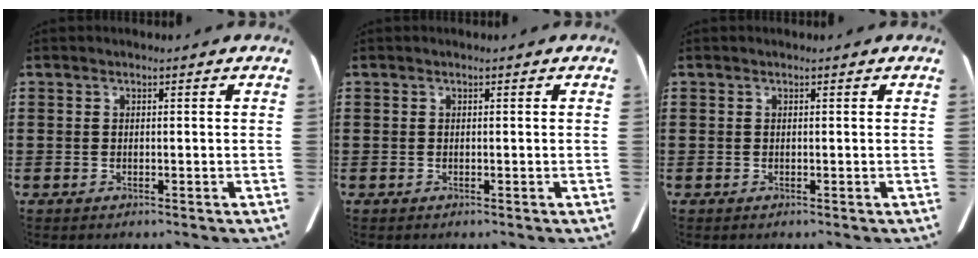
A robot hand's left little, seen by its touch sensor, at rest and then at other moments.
{"total": 0.0}
{"total": 0.0}